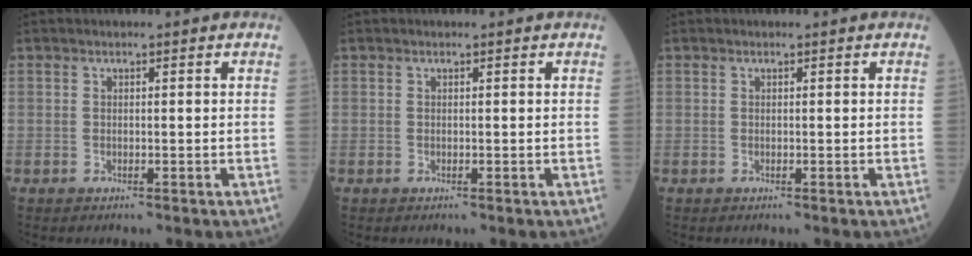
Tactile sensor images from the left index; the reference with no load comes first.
{"total": 0.0}
{"total": 0.0}